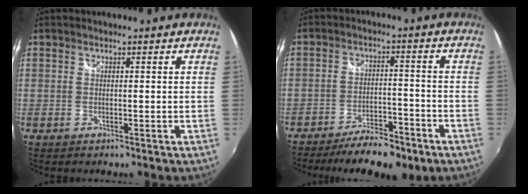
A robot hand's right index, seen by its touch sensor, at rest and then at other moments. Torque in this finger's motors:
{"motor_torque": [-0.17, -0.36, 0.12, 0.00]}